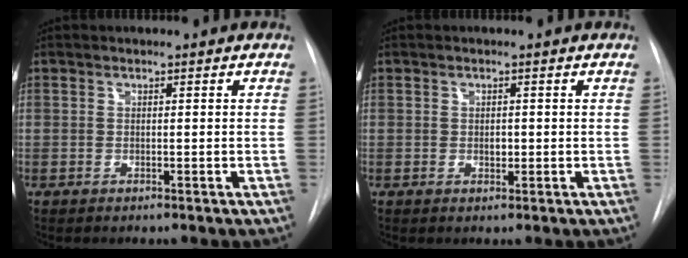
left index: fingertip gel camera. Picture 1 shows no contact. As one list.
[{"total": 1.1, "force": [0.0, 0.8, 0.9], "torque": [-0.013, 0.001, 0.001]}]